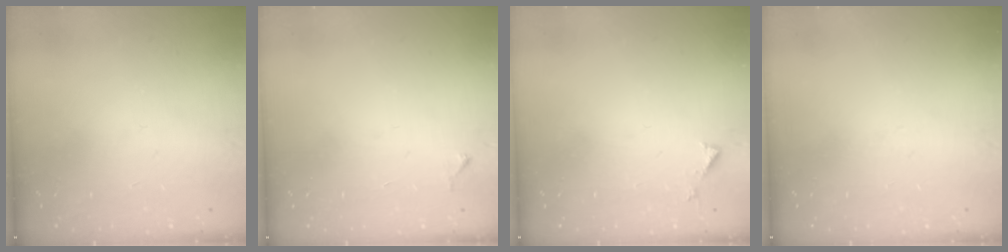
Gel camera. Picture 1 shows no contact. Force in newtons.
{"total": 4.2, "press": 4.1, "slide": 0.4}
{"total": 3.0, "press": 3.0, "slide": 0.2}
{"total": 0.0}